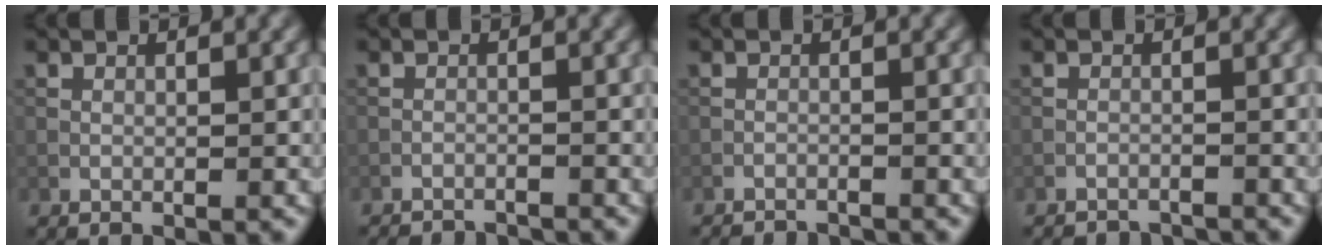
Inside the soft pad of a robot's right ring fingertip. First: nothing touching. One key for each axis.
{"total": 6.3, "fx": -6.1, "fy": 0.9, "fz": 1.0, "tx": -0.015, "ty": -0.010, "tz": -0.086}
{"total": 4.9, "fx": -4.8, "fy": 0.7, "fz": 0.8, "tx": -0.014, "ty": -0.011, "tz": -0.070}
{"total": 6.0, "fx": -5.9, "fy": 0.9, "fz": 0.8, "tx": -0.011, "ty": -0.007, "tz": -0.082}